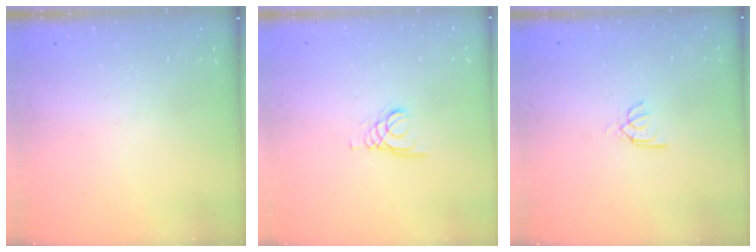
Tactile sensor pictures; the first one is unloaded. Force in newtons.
{"total": 1.6, "press": 1.6, "slide": 0.0}
{"total": 2.6, "press": 2.6, "slide": 0.2}